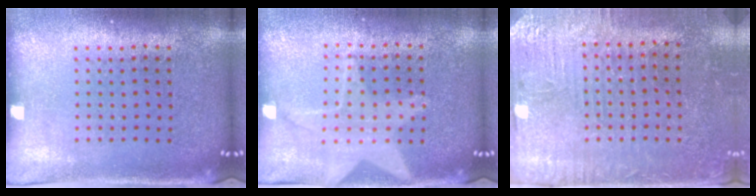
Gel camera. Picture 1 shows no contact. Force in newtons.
{"total": 1.3, "press": 1.3, "slide": 0.3}
{"total": 3.1, "press": 3.0, "slide": 0.7}